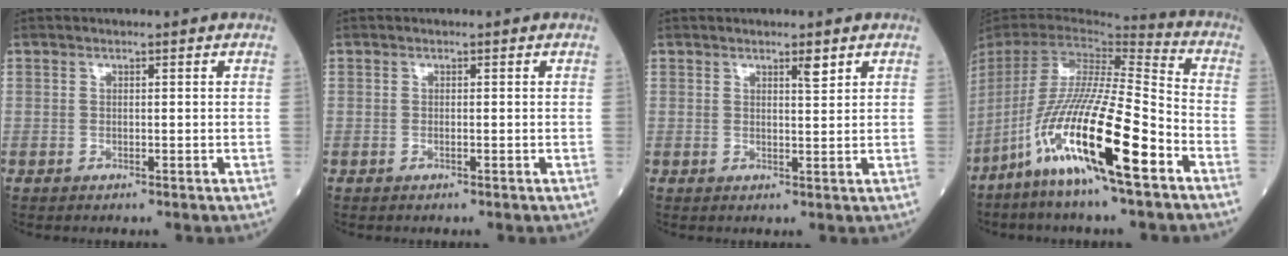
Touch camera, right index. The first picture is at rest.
{"total": 0.0}
{"total": 1.8, "force": [1.2, 0.2, 1.3], "torque": [-0.021, -0.003, 0.020]}
{"total": 20.3, "force": [-10.6, 1.1, 17.3], "torque": [-0.361, -0.049, -0.206]}